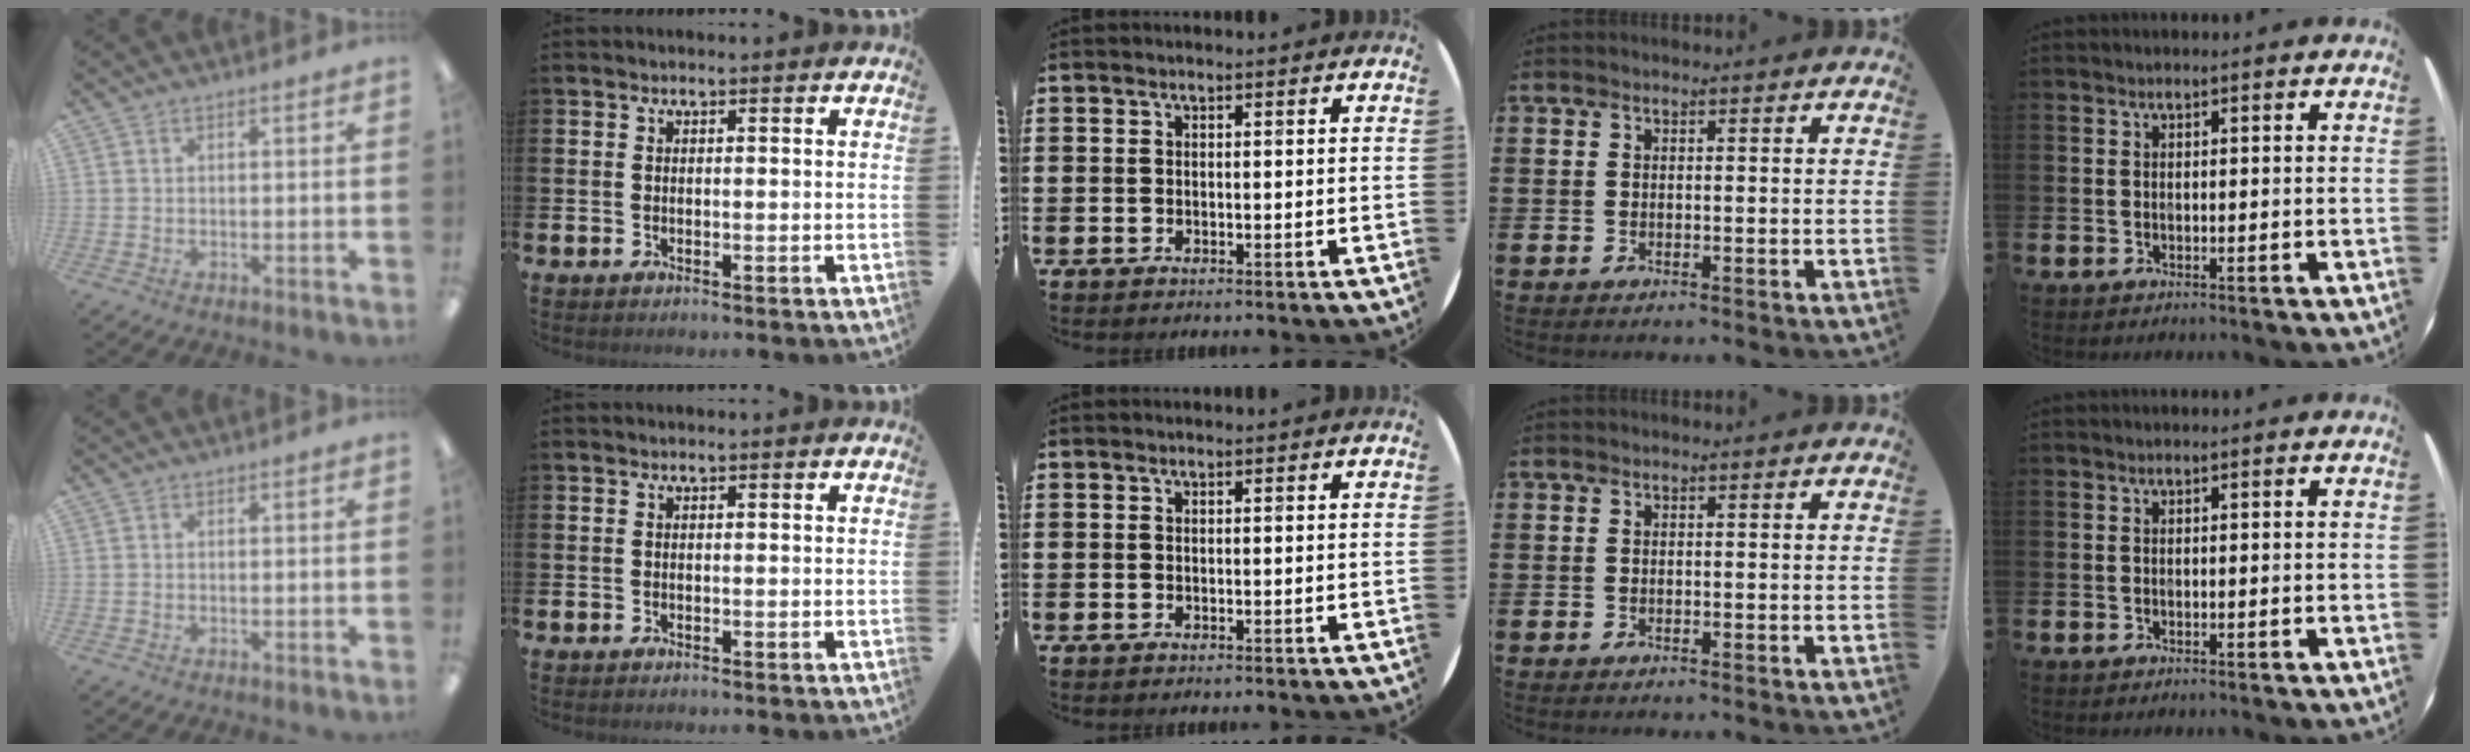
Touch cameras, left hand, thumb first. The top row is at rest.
{}